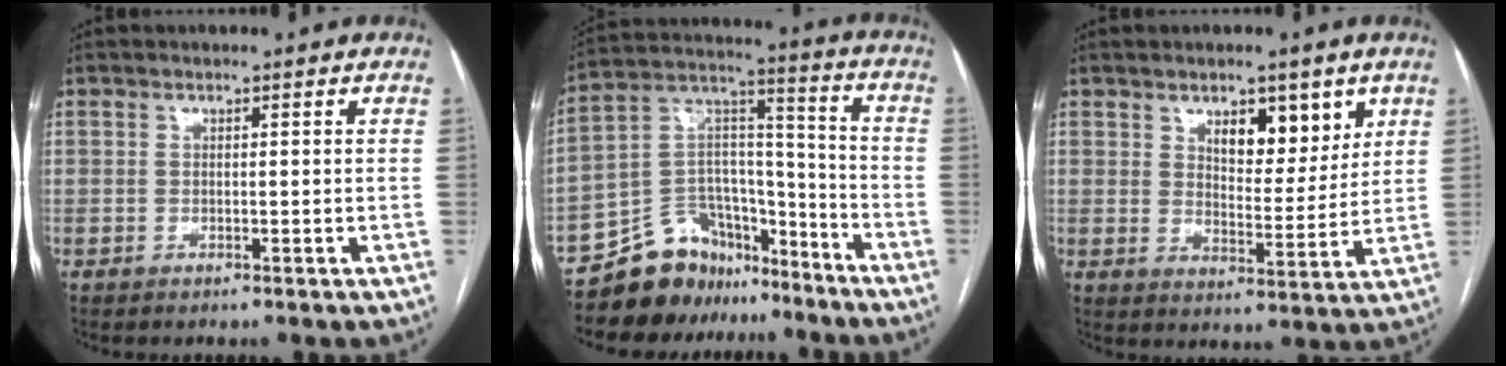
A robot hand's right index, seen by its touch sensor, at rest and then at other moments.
{"total": 14.1, "force": [-11.9, 7.0, 2.6], "torque": [-0.034, 0.087, -0.205]}
{"total": 7.9, "force": [4.4, 3.5, 5.6], "torque": [-0.076, -0.004, 0.070]}